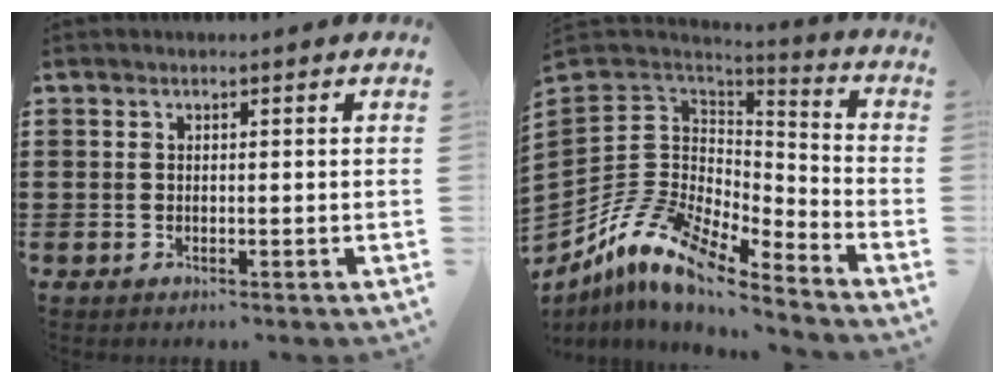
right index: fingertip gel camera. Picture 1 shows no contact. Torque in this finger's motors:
{"motor_torque": [0.14, 0.44, -0.52, -0.21]}